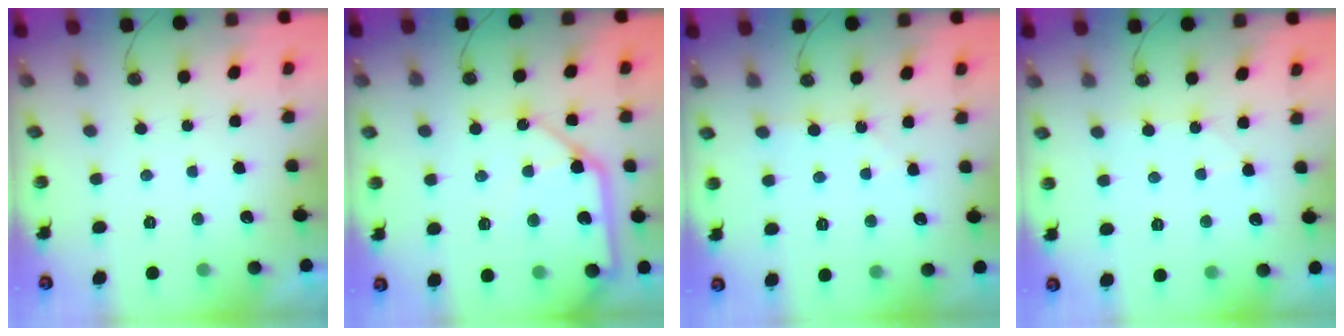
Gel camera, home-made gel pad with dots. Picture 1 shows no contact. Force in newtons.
{"total": 14.5, "press": 14.3, "slide": 2.0}
{"total": 1.6, "press": 1.6, "slide": 0.3}
{"total": 3.4, "press": 3.4, "slide": 0.5}